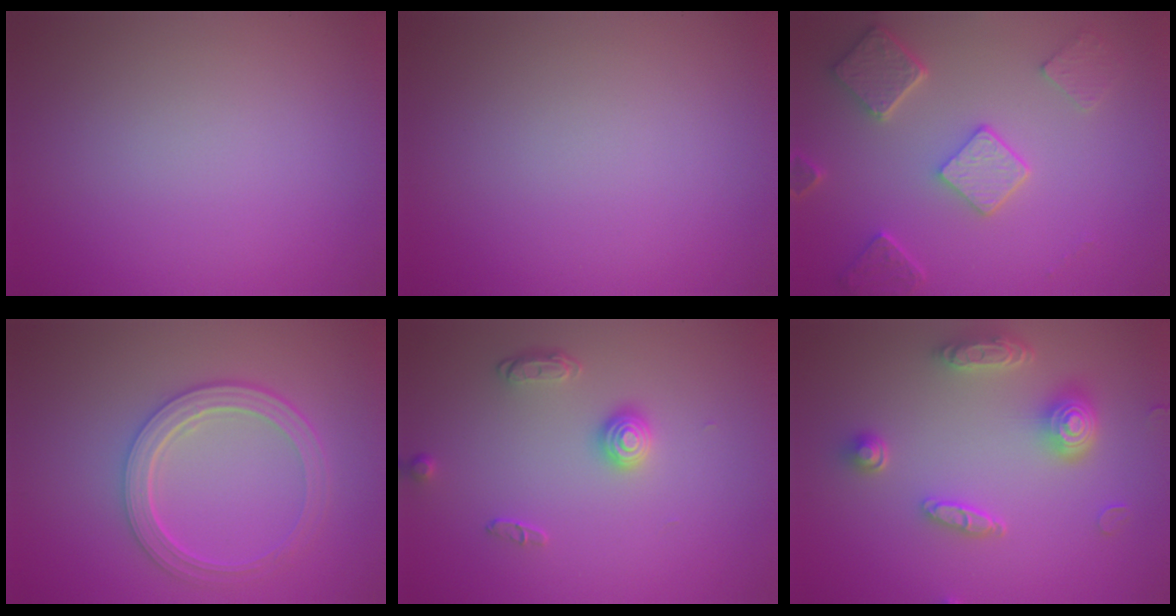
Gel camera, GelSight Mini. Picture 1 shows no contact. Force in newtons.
{"total": 0.0}
{"total": 4.9, "press": 4.0, "slide": 3.0}
{"total": 4.8, "press": 3.5, "slide": 3.2}
{"total": 2.1, "press": 1.6, "slide": 1.4}
{"total": 4.8, "press": 4.0, "slide": 2.8}